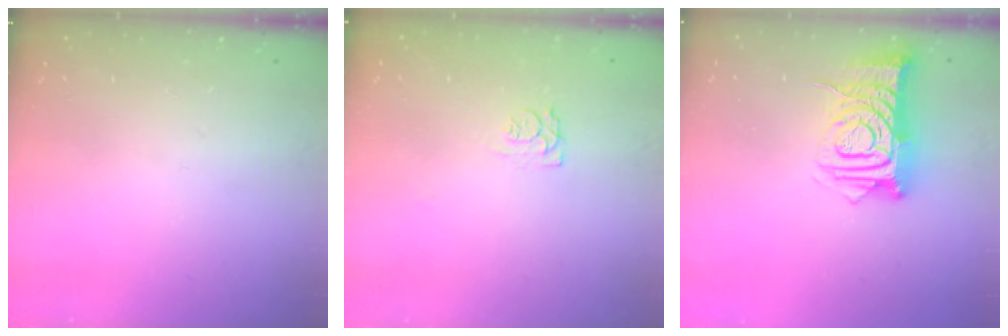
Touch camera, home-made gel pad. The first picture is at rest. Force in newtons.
{"total": 5.0, "press": 4.9, "slide": 0.5}
{"total": 11.6, "press": 11.6, "slide": 1.1}